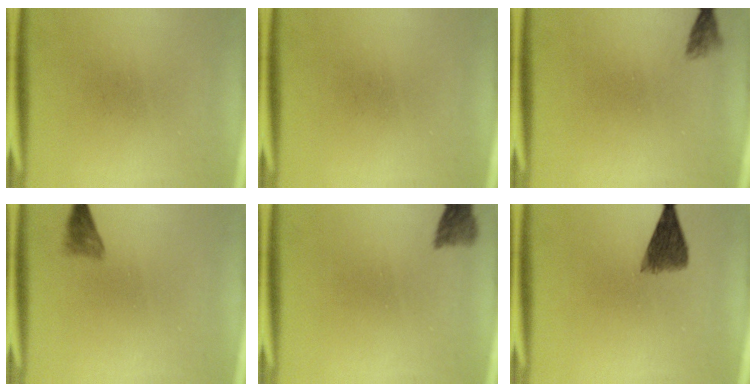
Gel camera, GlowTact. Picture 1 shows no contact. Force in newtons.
{"total": 0.0}
{"total": 1.5}
{"total": 1.9}
{"total": 2.5}
{"total": 5.1}